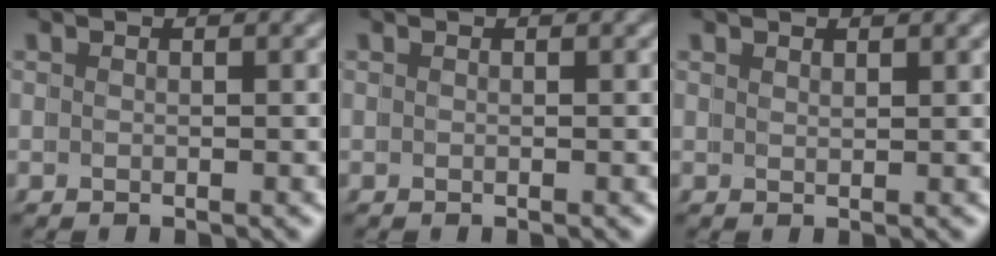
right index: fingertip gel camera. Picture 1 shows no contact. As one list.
[{"total": 0.0}, {"total": 1.1, "force": [0.9, -0.5, 0.0], "torque": [0.004, -0.004, 0.023]}]